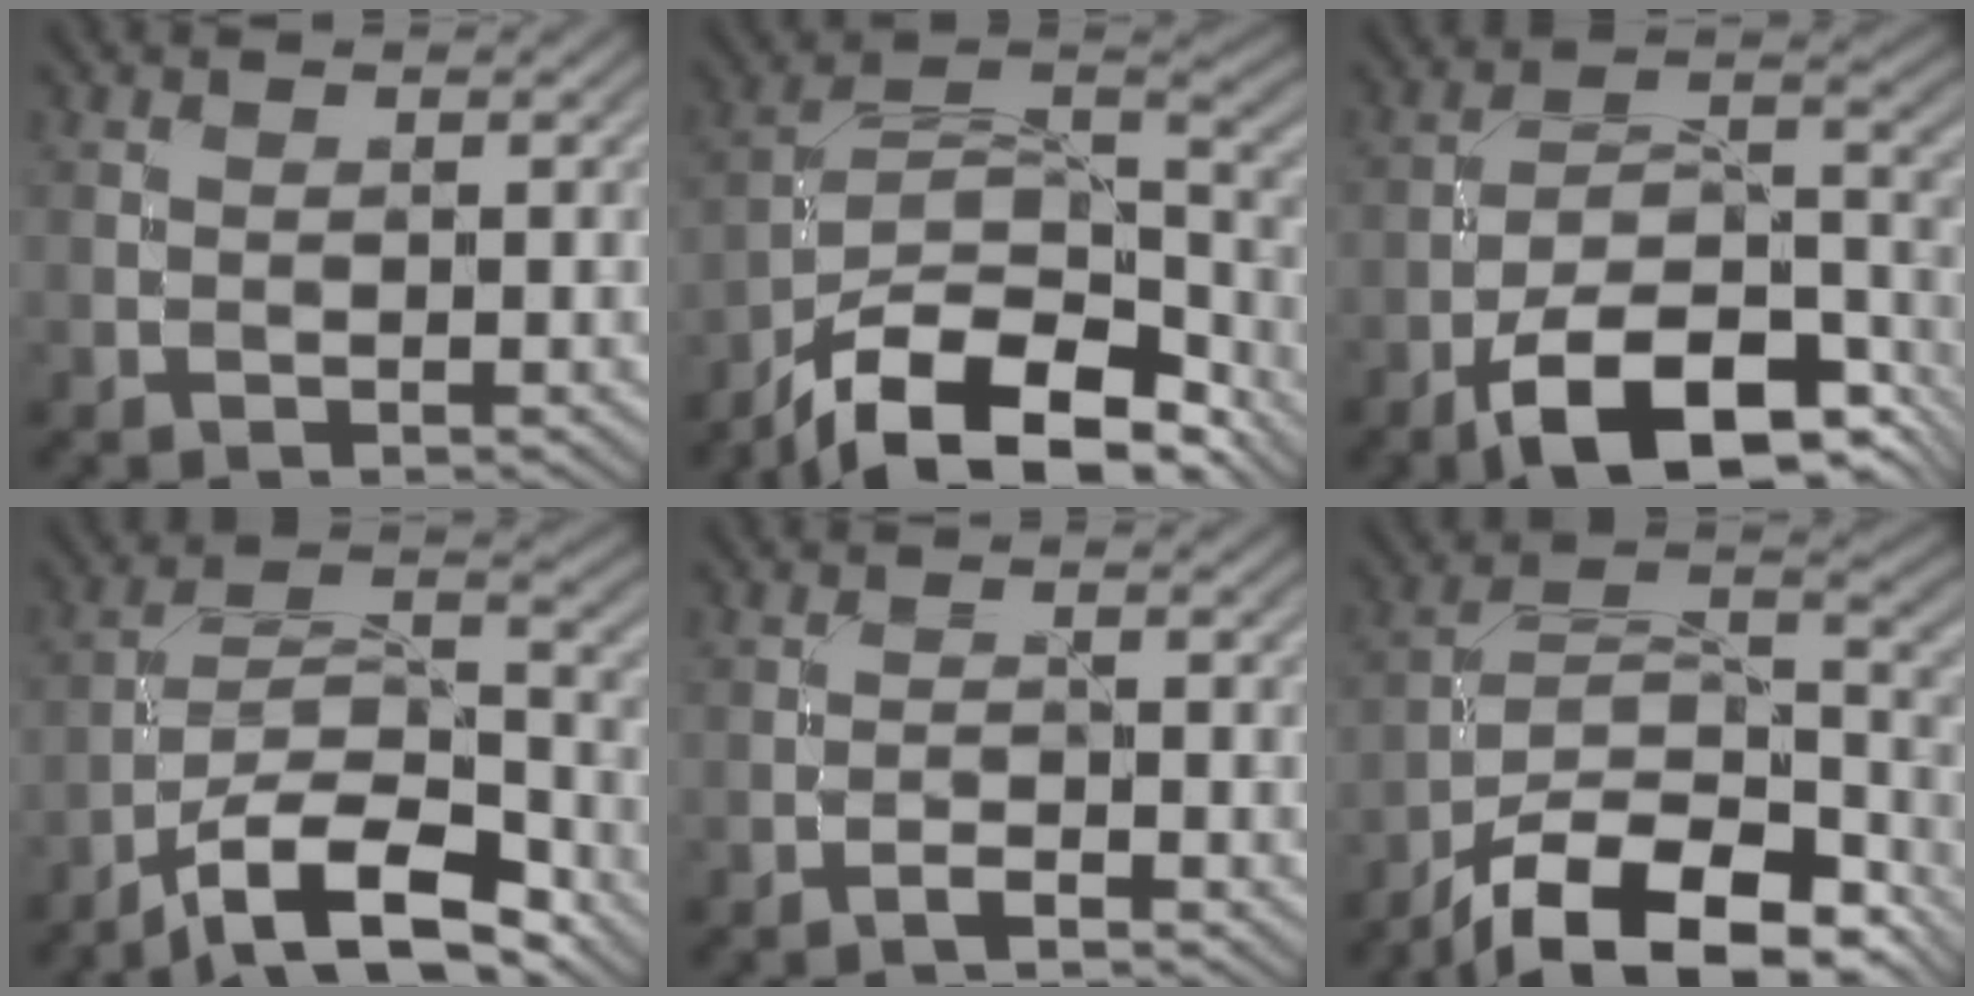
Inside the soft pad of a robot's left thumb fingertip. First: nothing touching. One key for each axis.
{"total": 15.6, "fx": -10.9, "fy": 6.4, "fz": 9.2, "tx": -0.195, "ty": -0.020, "tz": -0.181}
{"total": 14.9, "fx": -9.3, "fy": 5.7, "fz": 10.1, "tx": -0.169, "ty": -0.011, "tz": -0.167}
{"total": 12.8, "fx": -9.4, "fy": 3.9, "fz": 7.8, "tx": -0.140, "ty": 0.002, "tz": -0.174}
{"total": 1.5, "fx": -1.3, "fy": 0.1, "fz": 0.6, "tx": -0.013, "ty": 0.002, "tz": -0.029}
{"total": 17.0, "fx": -12.6, "fy": 6.2, "fz": 9.5, "tx": -0.179, "ty": -0.029, "tz": -0.191}